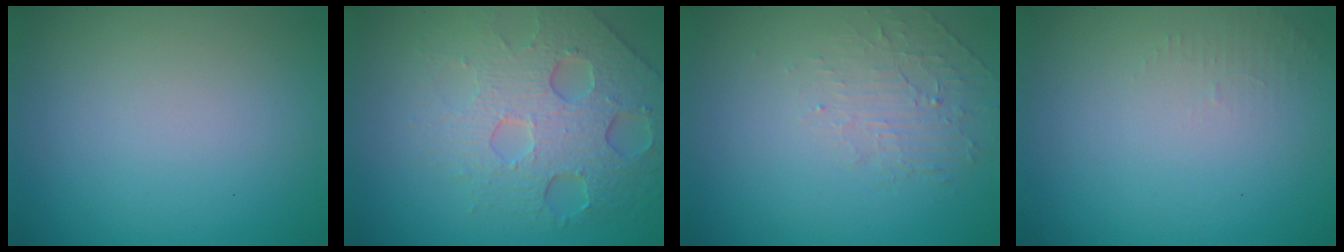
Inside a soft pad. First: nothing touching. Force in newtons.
{"total": 7.3, "press": 5.1, "slide": 5.2}
{"total": 1.9, "press": 0.6, "slide": 1.8}
{"total": 1.0, "press": 0.9, "slide": 0.3}